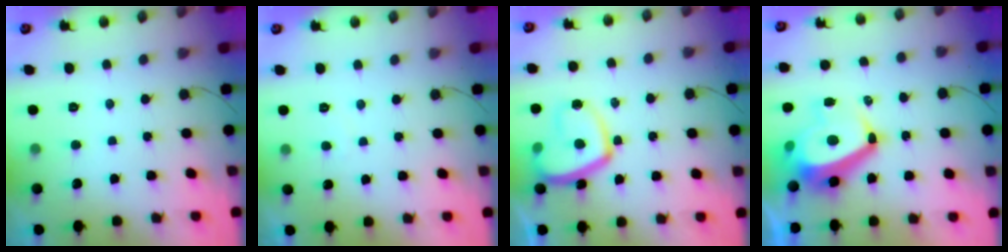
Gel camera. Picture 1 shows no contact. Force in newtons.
{"total": 0.0}
{"total": 13.4, "press": 13.3, "slide": 1.1}
{"total": 10.7, "press": 10.2, "slide": 3.1}